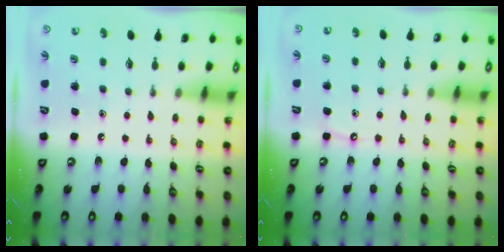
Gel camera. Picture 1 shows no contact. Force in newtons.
{"total": 4.0, "press": 4.0, "slide": 0.6}